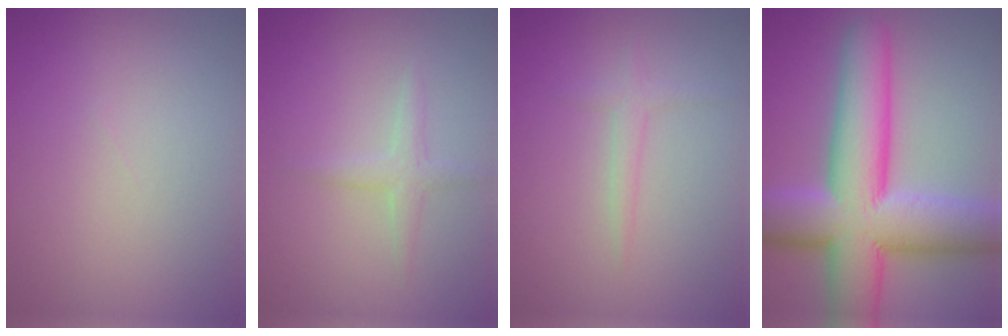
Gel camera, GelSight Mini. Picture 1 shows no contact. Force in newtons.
{"total": 1.6, "press": 1.6, "slide": 0.1}
{"total": 1.4, "press": 1.4, "slide": 0.1}
{"total": 13.2, "press": 13.2, "slide": 0.5}